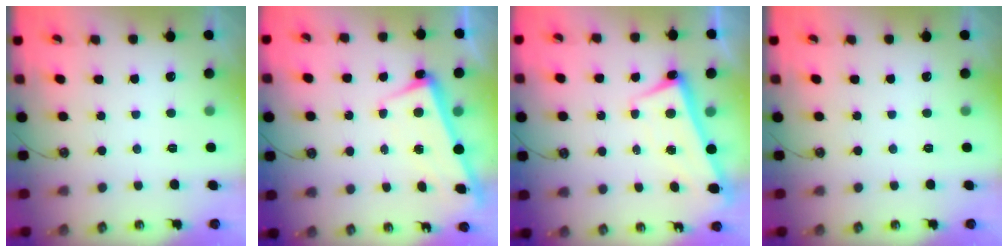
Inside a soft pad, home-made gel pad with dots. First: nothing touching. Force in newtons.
{"total": 2.3, "press": 2.2, "slide": 0.7}
{"total": 2.6, "press": 2.5, "slide": 0.8}
{"total": 0.0}